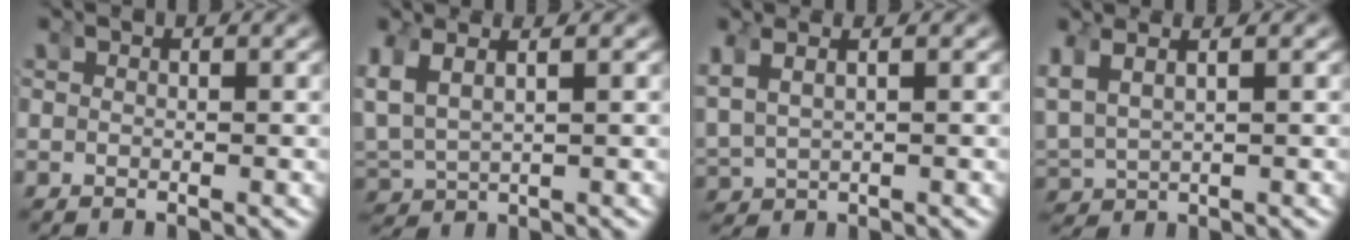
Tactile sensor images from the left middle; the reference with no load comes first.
{"total": 5.9, "force": [1.5, 4.6, 3.5], "torque": [-0.113, -0.011, 0.035]}
{"total": 4.0, "force": [1.2, 2.9, 2.4], "torque": [-0.069, 0.000, 0.031]}
{"total": 5.1, "force": [1.4, 3.8, 3.0], "torque": [-0.094, -0.006, 0.035]}